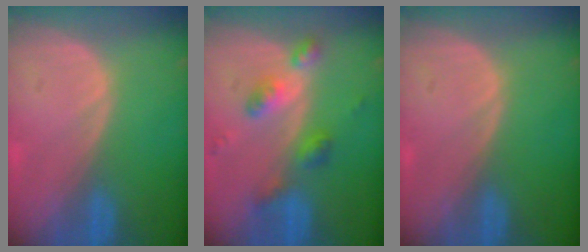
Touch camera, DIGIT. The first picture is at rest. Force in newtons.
{"total": 6.3, "press": 5.5, "slide": 3.0}
{"total": 0.0}